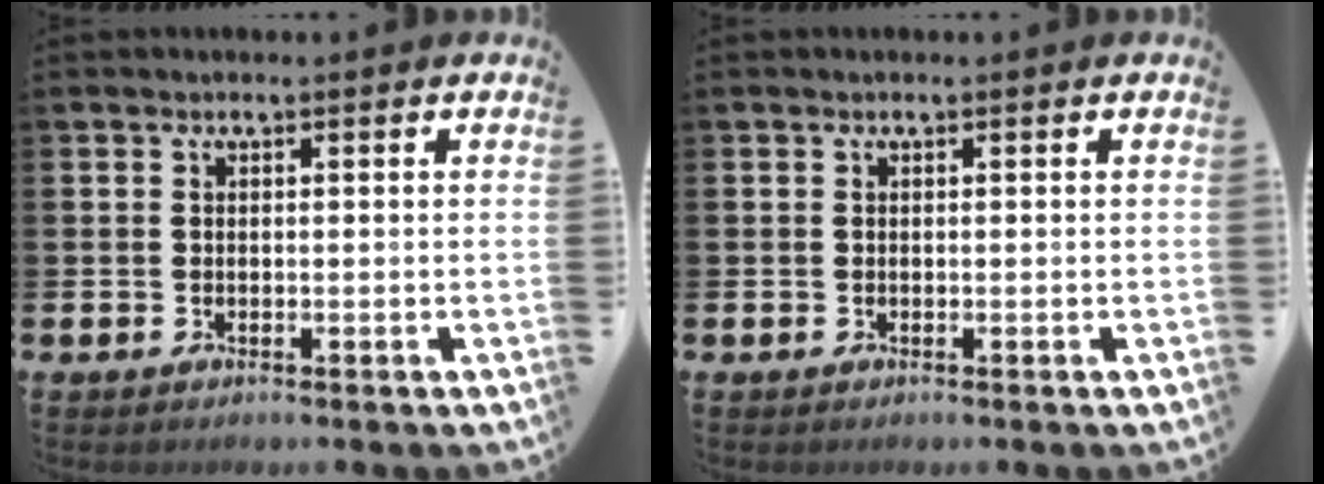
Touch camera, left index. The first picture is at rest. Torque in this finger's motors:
{"motor_torque": [0.00, 0.00, 0.00, 0.01]}